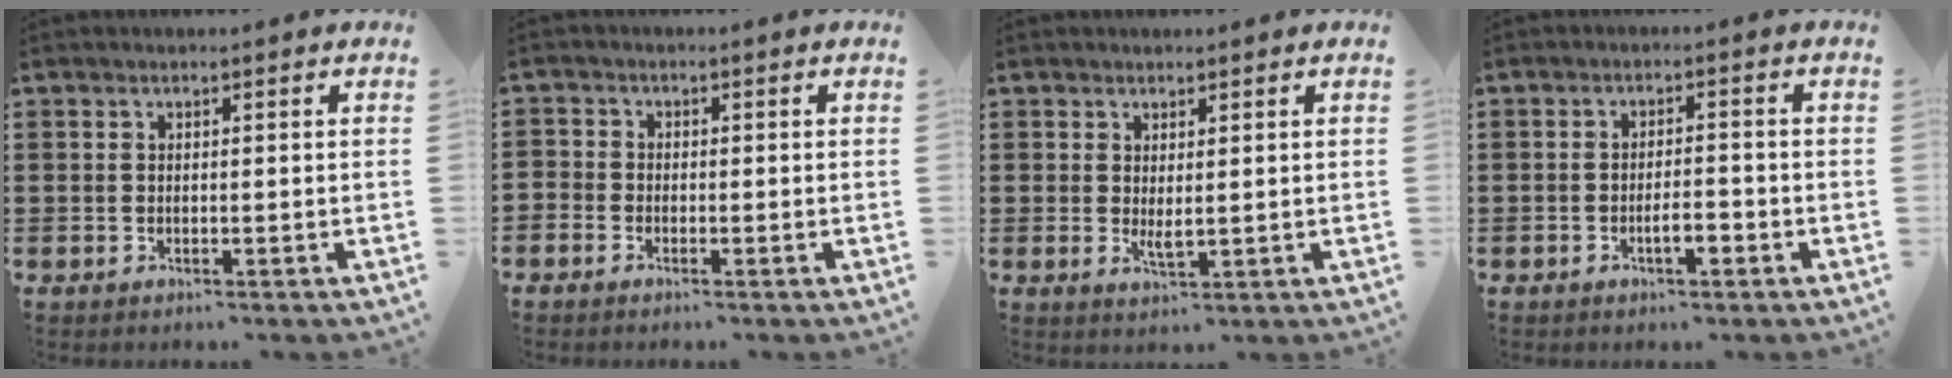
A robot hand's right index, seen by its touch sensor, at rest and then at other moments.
{"total": 1.2, "force": [-1.0, 0.7, 0.1], "torque": [-0.005, 0.002, -0.022]}
{"total": 2.0, "force": [0.6, 0.6, 1.8], "torque": [-0.035, -0.005, 0.013]}
{"total": 3.5, "force": [-1.5, 1.1, 2.9], "torque": [-0.051, 0.005, -0.029]}